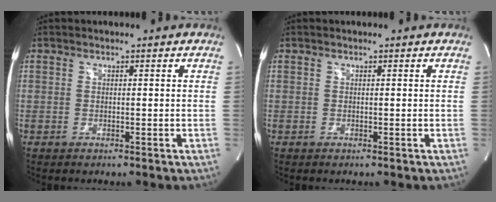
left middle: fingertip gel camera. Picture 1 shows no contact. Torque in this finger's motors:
{"motor_torque": [0.04, 0.17, 0.13, 0.00]}